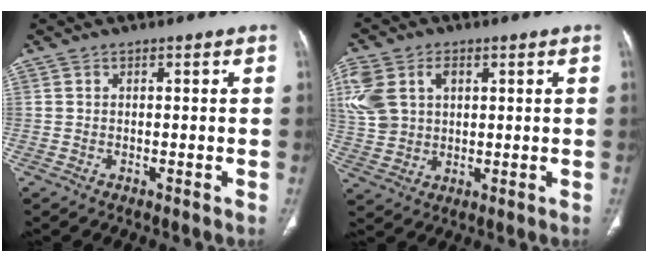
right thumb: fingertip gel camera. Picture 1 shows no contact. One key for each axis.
{"total": 13.2, "fx": 4.1, "fy": 9.6, "fz": 8.0, "tx": -0.188, "ty": 0.007, "tz": 0.086}